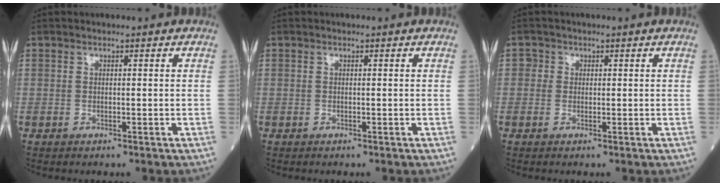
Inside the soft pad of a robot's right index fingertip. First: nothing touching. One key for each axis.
{"total": 0.0}
{"total": 1.3, "fx": 0.1, "fy": 1.3, "fz": 0.2, "tx": 0.007, "ty": 0.003, "tz": -0.003}